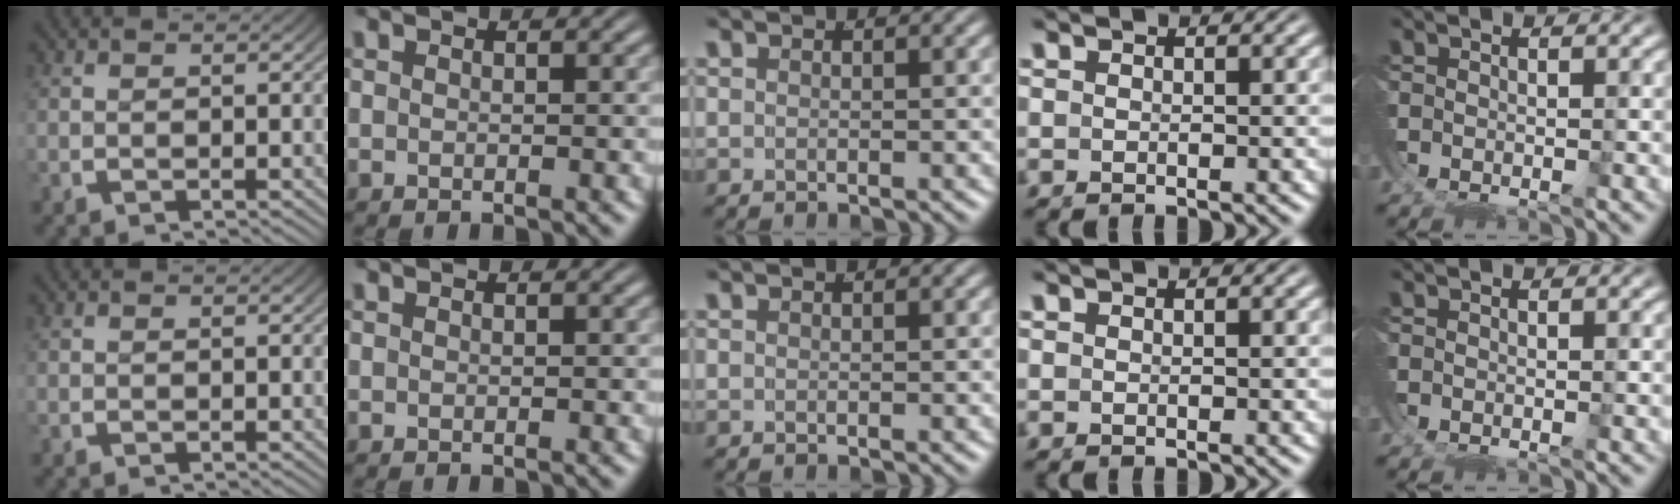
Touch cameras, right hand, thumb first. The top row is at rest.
{}